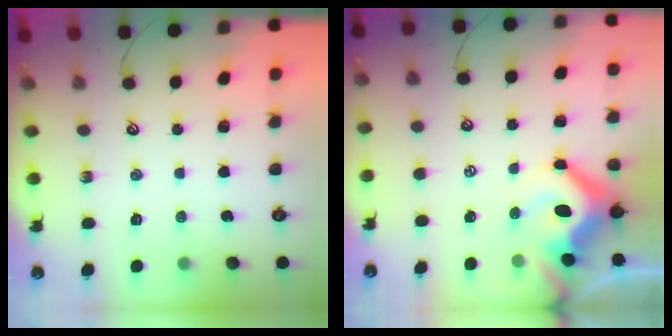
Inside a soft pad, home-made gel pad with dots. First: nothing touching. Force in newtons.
{"total": 11.4, "press": 11.3, "slide": 1.8}